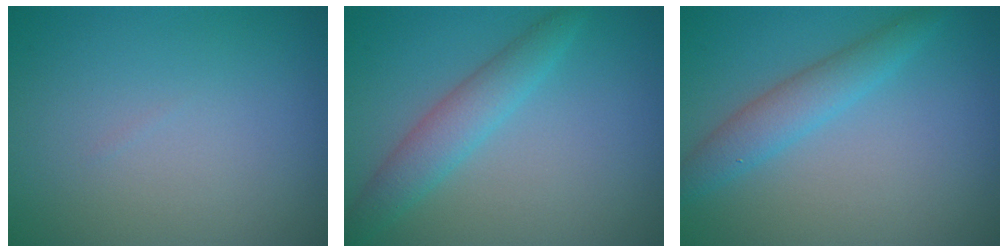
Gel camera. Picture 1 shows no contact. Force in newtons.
{"total": 3.1, "press": 3.1, "slide": 0.1}
{"total": 2.9, "press": 2.9, "slide": 0.0}